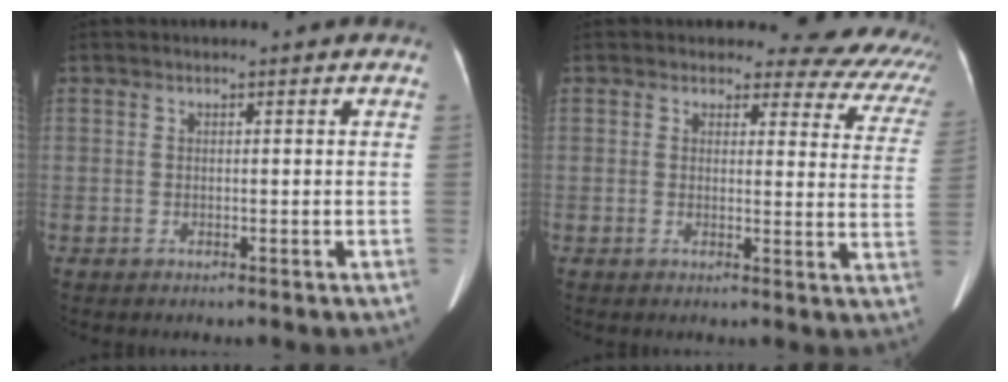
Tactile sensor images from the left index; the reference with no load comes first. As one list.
[{"total": 12.2, "force": [10.5, 5.2, 3.4], "torque": [0.005, -0.036, 0.074]}]